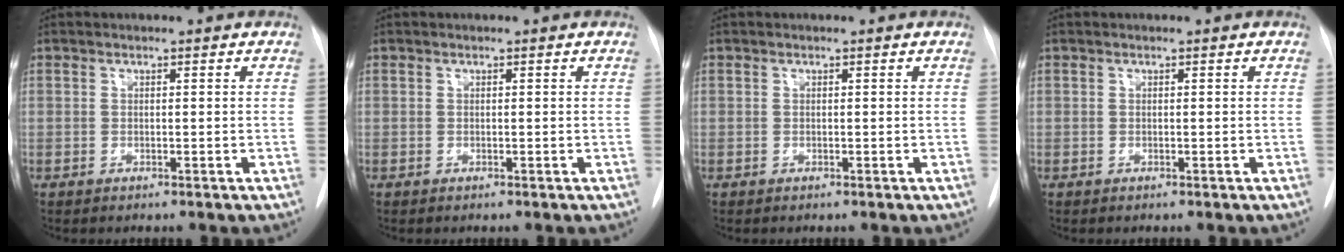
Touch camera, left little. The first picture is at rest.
{"total": 0.0}
{"total": 0.0}
{"total": 0.0}